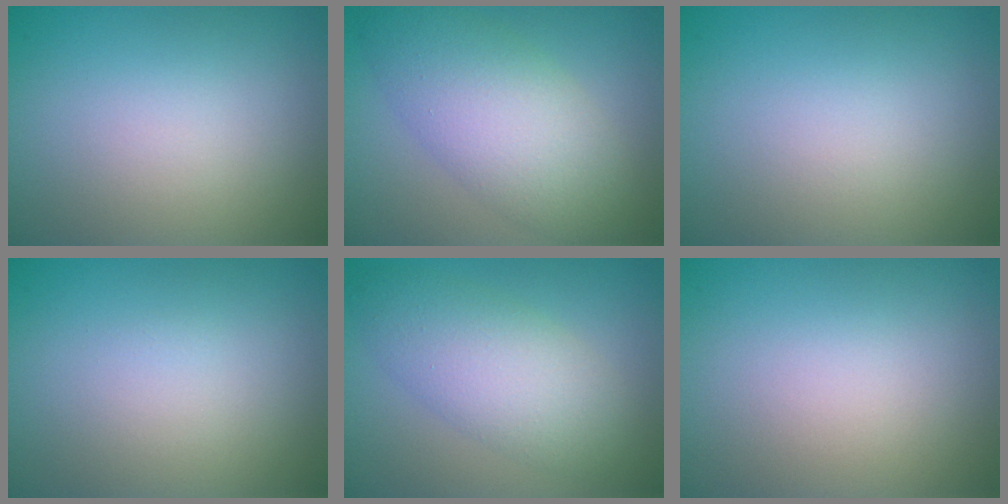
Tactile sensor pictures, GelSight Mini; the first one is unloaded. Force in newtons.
{"total": 6.6, "press": 6.6, "slide": 0.1}
{"total": 0.0}
{"total": 0.0}
{"total": 5.3, "press": 5.3, "slide": 0.1}
{"total": 0.0}